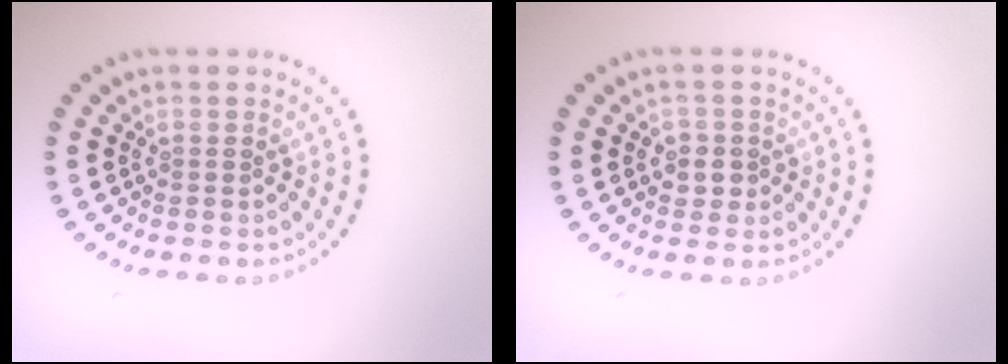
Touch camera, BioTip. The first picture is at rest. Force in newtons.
{"total": 1.7, "press": 1.5, "slide": 0.7}